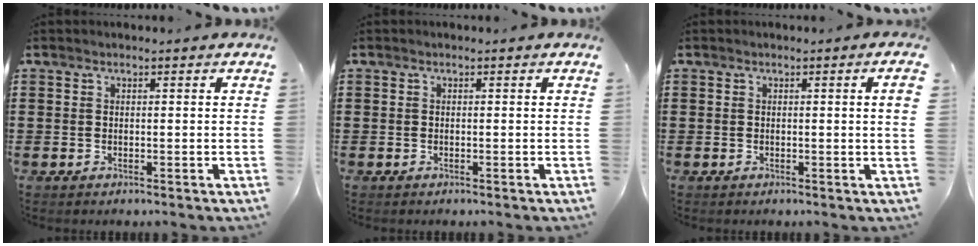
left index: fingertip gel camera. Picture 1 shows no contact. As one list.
[{"total": 0.0}, {"total": 1.8, "force": [0.3, -0.1, 1.8], "torque": [-0.030, -0.003, 0.005]}]